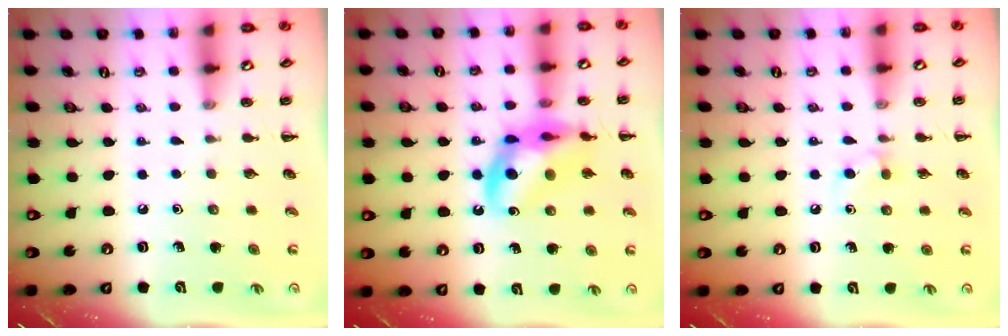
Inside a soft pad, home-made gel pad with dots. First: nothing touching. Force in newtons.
{"total": 13.8, "press": 13.3, "slide": 3.6}
{"total": 4.2, "press": 4.0, "slide": 1.5}